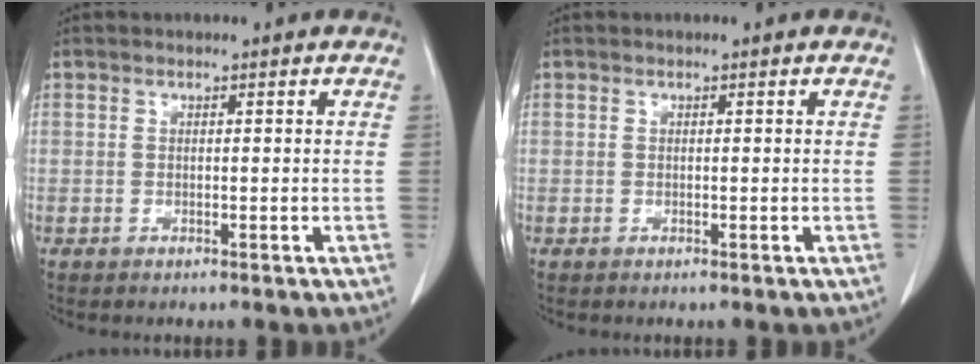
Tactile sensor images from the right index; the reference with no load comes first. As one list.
[{"total": 0.0}]